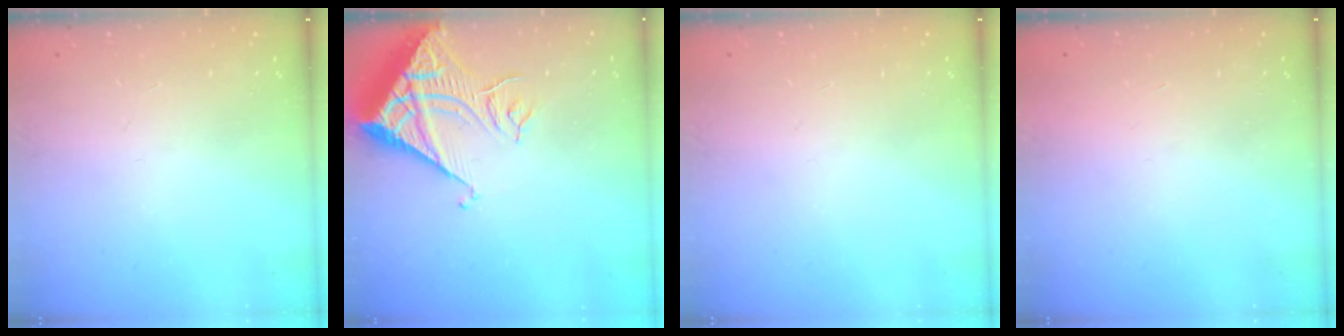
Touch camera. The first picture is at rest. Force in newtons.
{"total": 11.6, "press": 11.5, "slide": 1.4}
{"total": 0.0}
{"total": 1.5, "press": 1.5, "slide": 0.1}